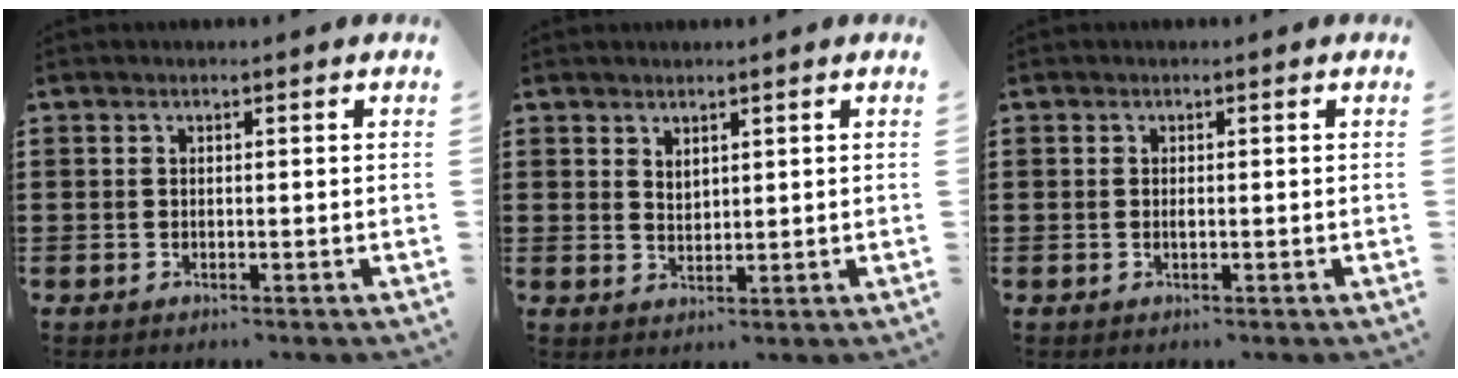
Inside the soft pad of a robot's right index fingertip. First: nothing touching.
{"total": 1.7, "force": [1.6, 0.7, 0.2], "torque": [-0.005, 0.002, 0.031]}
{"total": 0.5, "force": [0.0, 0.2, 0.5], "torque": [-0.011, -0.003, 0.001]}